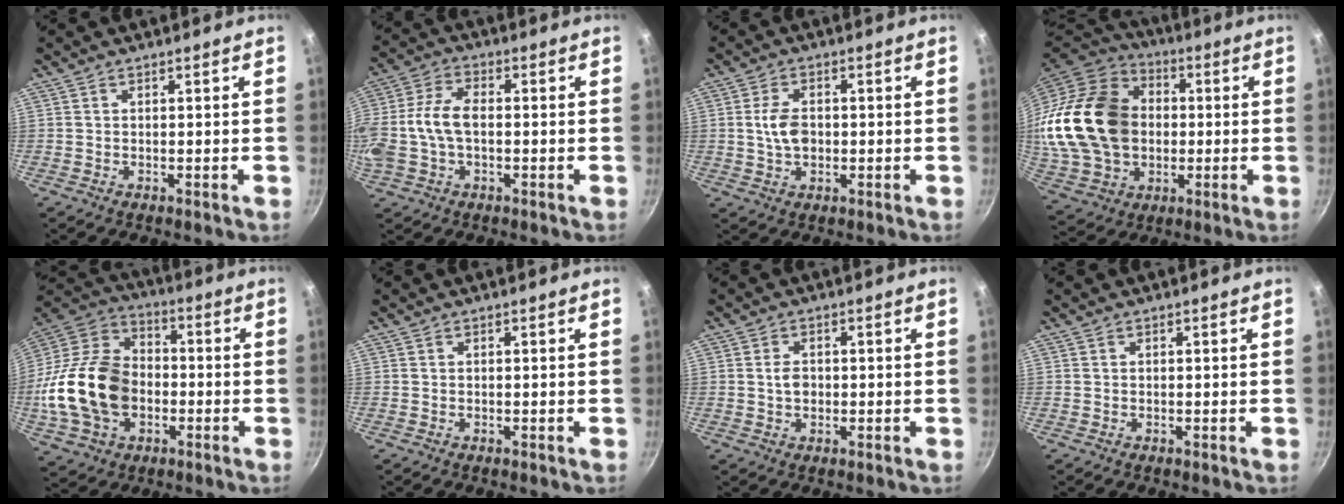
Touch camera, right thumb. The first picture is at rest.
{"total": 11.5, "force": [-1.1, 6.8, 9.3], "torque": [-0.196, 0.023, -0.034]}
{"total": 5.4, "force": [-0.1, 3.6, 4.1], "torque": [-0.066, 0.006, -0.003]}
{"total": 26.6, "force": [1.2, 19.9, 17.6], "torque": [-0.329, 0.028, 0.034]}
{"total": 21.7, "force": [-3.6, 15.4, 14.9], "torque": [-0.271, 0.038, -0.068]}
{"total": 0.0}
{"total": 2.8, "force": [-0.1, 2.1, 1.9], "torque": [-0.023, 0.005, -0.002]}
{"total": 0.0}